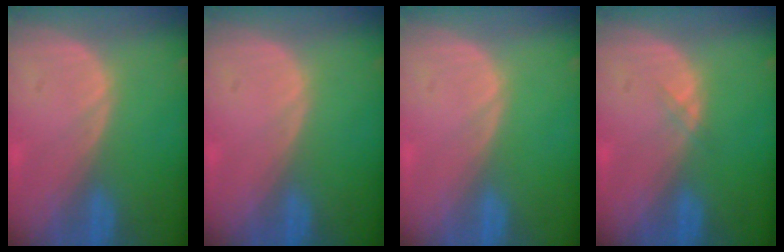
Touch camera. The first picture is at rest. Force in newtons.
{"total": 0.0}
{"total": 0.0}
{"total": 0.6, "press": 0.6, "slide": 0.1}